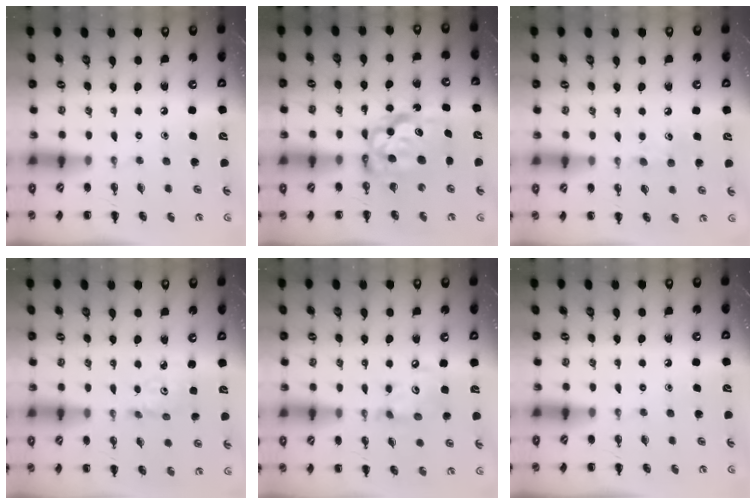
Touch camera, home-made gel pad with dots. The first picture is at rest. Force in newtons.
{"total": 9.1, "press": 8.9, "slide": 2.0}
{"total": 5.6, "press": 5.5, "slide": 1.4}
{"total": 2.0, "press": 2.0, "slide": 0.2}
{"total": 6.4, "press": 6.4, "slide": 0.5}
{"total": 0.0}